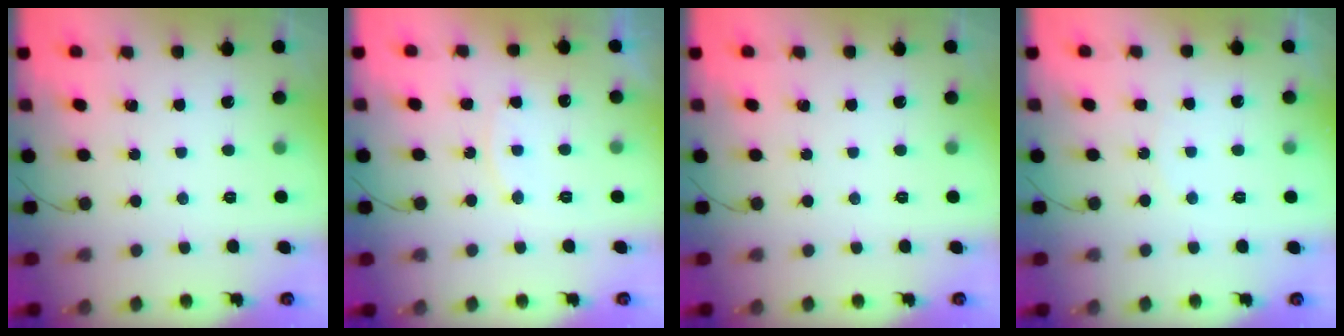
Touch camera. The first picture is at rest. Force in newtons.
{"total": 8.4, "press": 8.4, "slide": 0.4}
{"total": 0.0}
{"total": 4.2, "press": 4.2, "slide": 0.4}